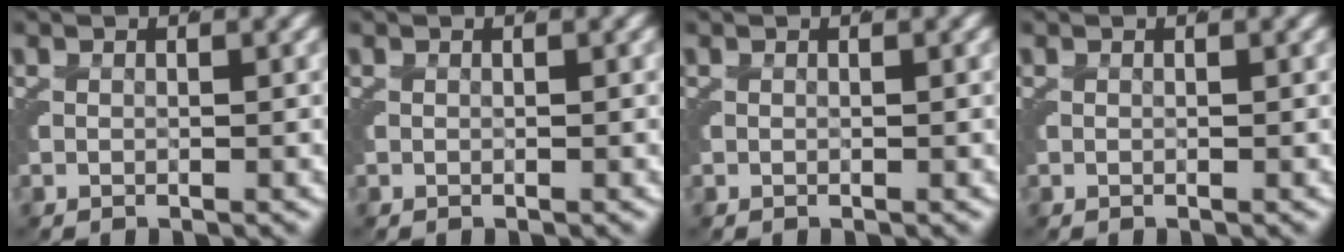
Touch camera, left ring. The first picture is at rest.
{"total": 0.0}
{"total": 0.0}
{"total": 0.0}